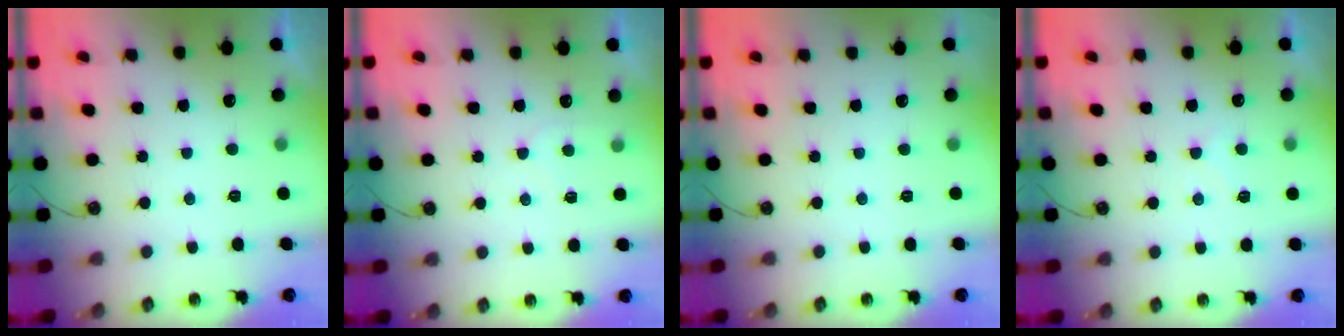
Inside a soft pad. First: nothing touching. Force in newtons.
{"total": 5.3, "press": 5.3, "slide": 0.5}
{"total": 0.0}
{"total": 7.0, "press": 6.9, "slide": 0.5}